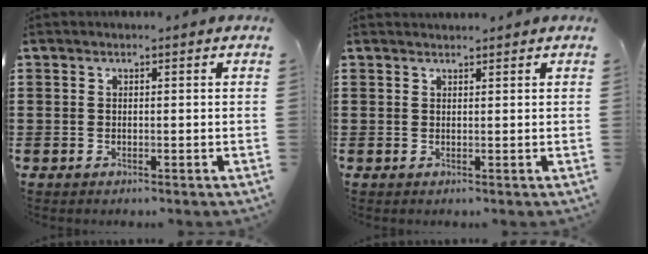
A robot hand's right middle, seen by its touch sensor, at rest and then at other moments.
{"total": 1.0, "force": [1.0, 0.0, -0.1], "torque": [-0.002, -0.004, 0.020]}